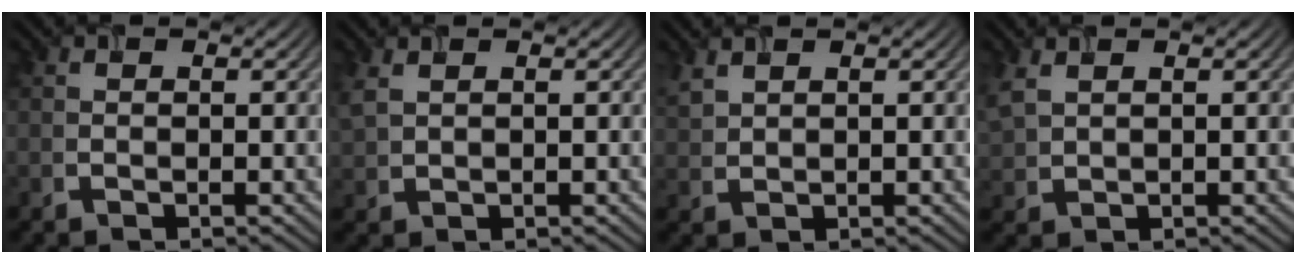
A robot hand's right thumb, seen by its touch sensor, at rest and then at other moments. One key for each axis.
{"total": 2.2, "fx": 1.3, "fy": 1.1, "fz": 1.4, "tx": -0.045, "ty": 0.004, "tz": 0.033}
{"total": 2.2, "fx": 1.8, "fy": 0.9, "fz": 1.1, "tx": -0.036, "ty": 0.004, "tz": 0.045}
{"total": 3.6, "fx": 1.9, "fy": 2.0, "fz": 2.2, "tx": -0.075, "ty": 0.007, "tz": 0.046}